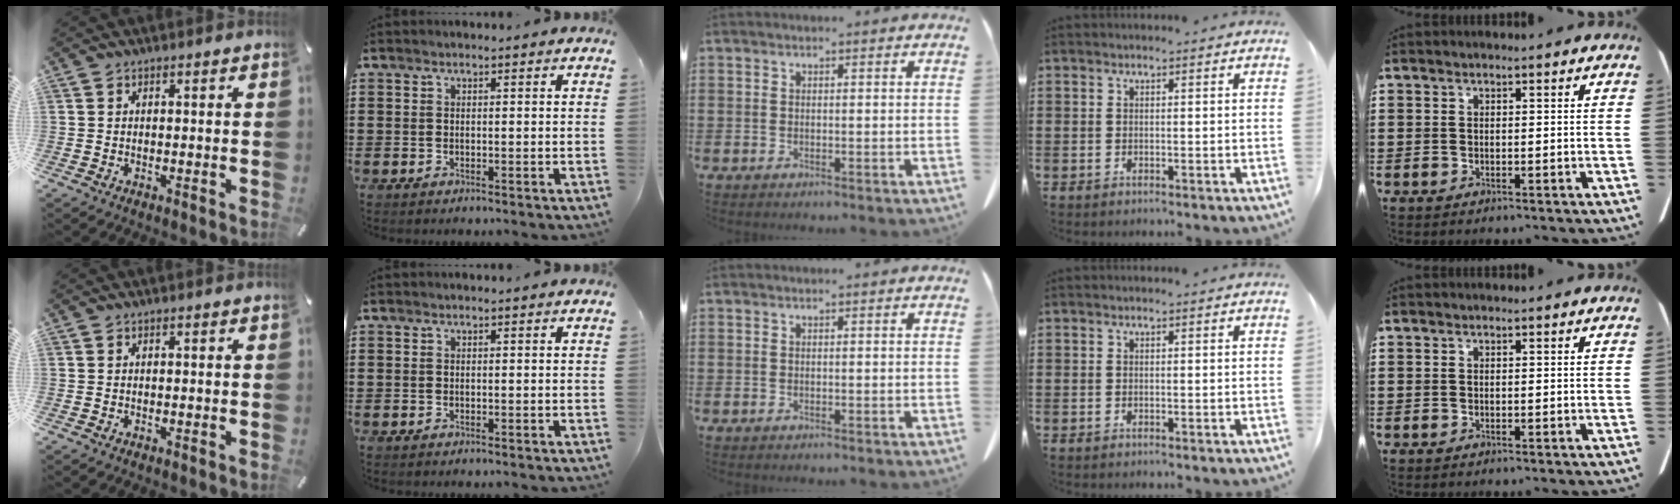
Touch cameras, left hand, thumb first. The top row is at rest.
{}